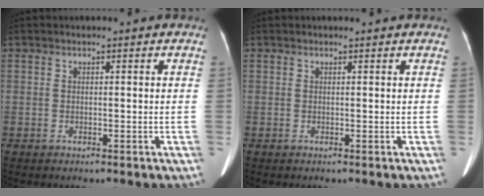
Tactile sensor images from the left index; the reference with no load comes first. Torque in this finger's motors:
{"motor_torque": [0.00, -0.22, 0.00, 0.02]}